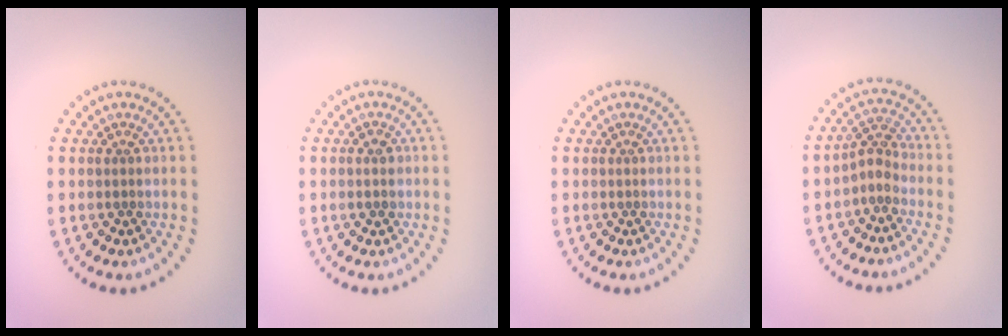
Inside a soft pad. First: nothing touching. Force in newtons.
{"total": 0.9, "press": 0.9, "slide": 0.1}
{"total": 0.0}
{"total": 2.3, "press": 1.6, "slide": 1.6}